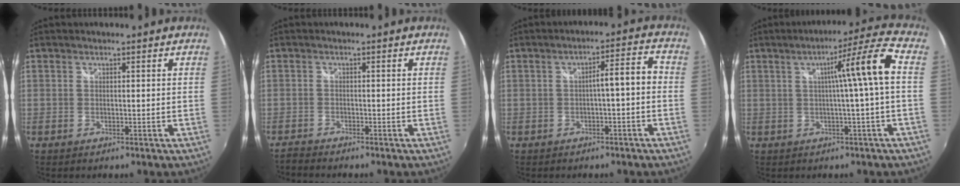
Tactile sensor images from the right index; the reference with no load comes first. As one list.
[{"total": 2.2, "force": [-2.2, 0.1, 0.2], "torque": [-0.014, -0.012, -0.046]}, {"total": 4.7, "force": [-1.4, 0.5, 4.5], "torque": [-0.068, 0.016, -0.013]}, {"total": 9.5, "force": [0.5, -1.7, 9.3], "torque": [-0.133, 0.019, 0.014]}]